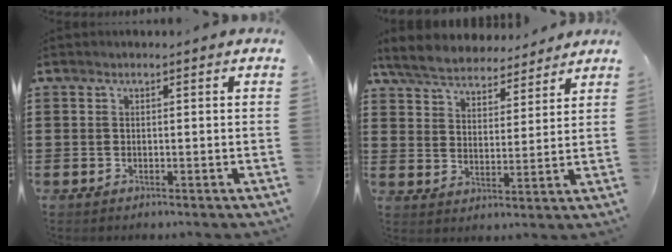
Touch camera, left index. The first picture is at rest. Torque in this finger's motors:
{"motor_torque": [2.14, 0.00, 0.37, 0.11]}